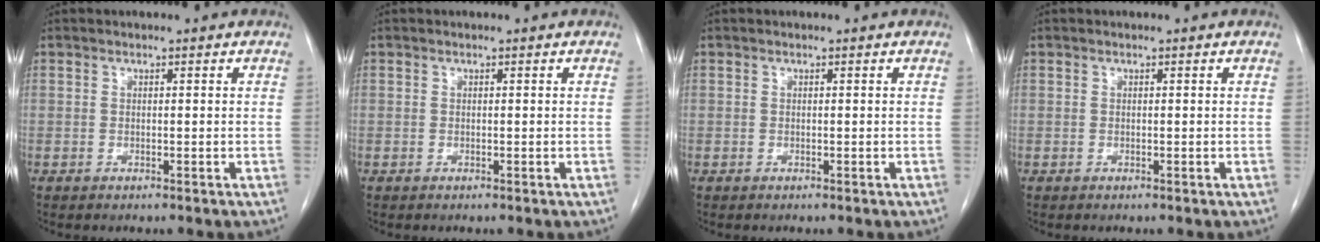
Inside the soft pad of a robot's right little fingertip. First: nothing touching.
{"total": 0.0}
{"total": 0.0}
{"total": 0.0}